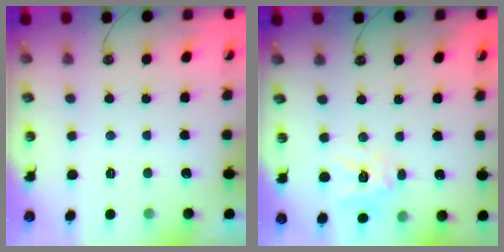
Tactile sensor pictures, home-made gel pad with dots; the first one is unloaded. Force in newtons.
{"total": 12.2, "press": 12.1, "slide": 1.0}